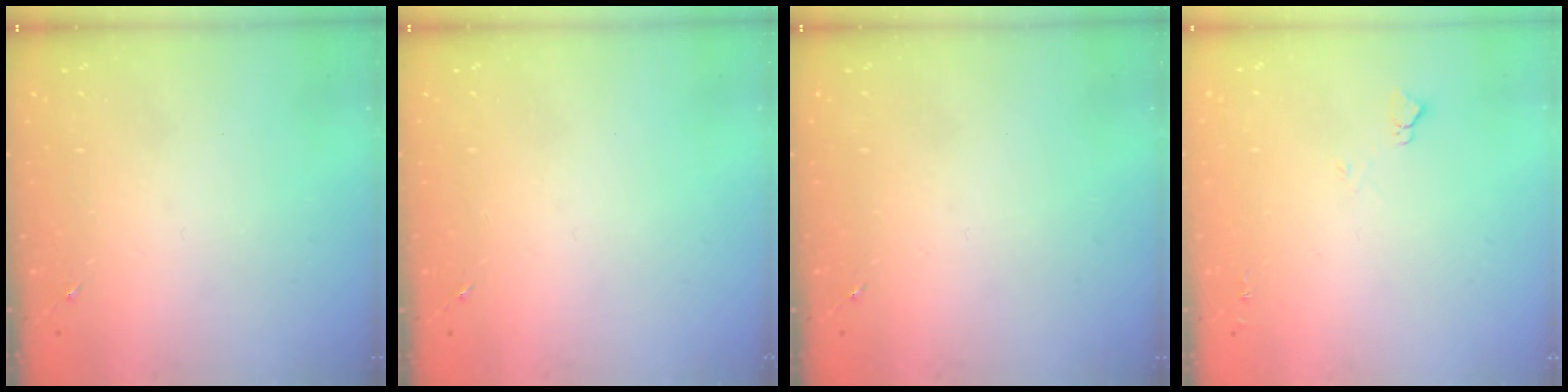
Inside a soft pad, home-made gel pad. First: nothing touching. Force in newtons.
{"total": 0.0}
{"total": 0.0}
{"total": 4.4, "press": 4.3, "slide": 0.6}